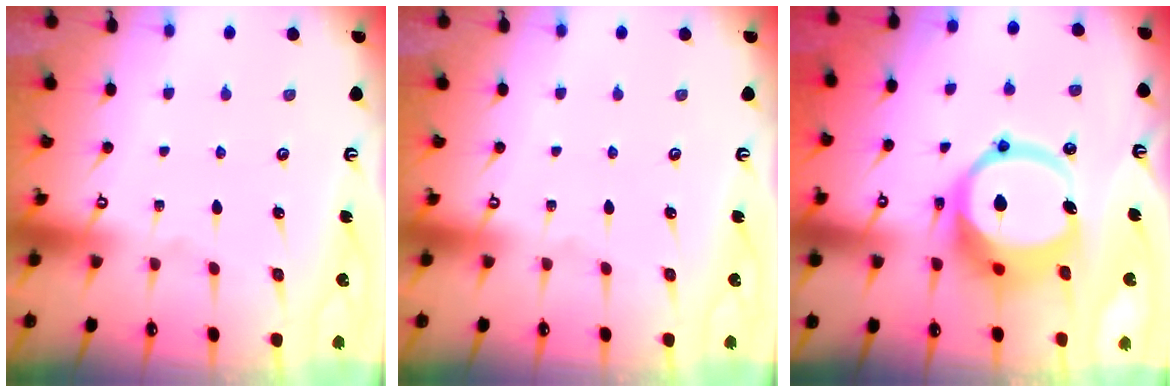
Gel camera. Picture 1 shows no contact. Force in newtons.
{"total": 0.0}
{"total": 14.6, "press": 14.5, "slide": 2.0}